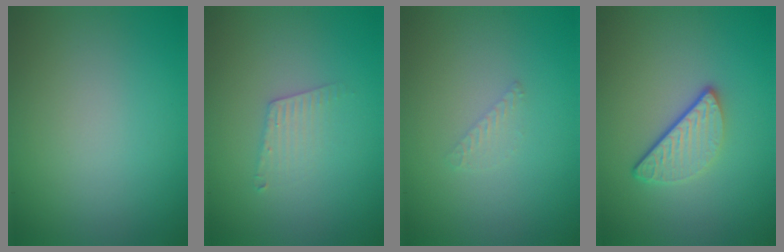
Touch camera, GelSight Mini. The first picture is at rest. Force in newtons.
{"total": 1.7, "press": 1.7, "slide": 0.0}
{"total": 0.8, "press": 0.8, "slide": 0.0}
{"total": 3.2, "press": 2.4, "slide": 2.1}